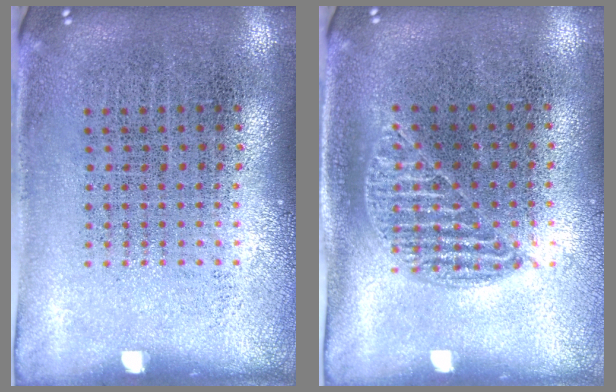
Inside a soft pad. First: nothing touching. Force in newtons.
{"total": 0.9, "press": 0.8, "slide": 0.4}